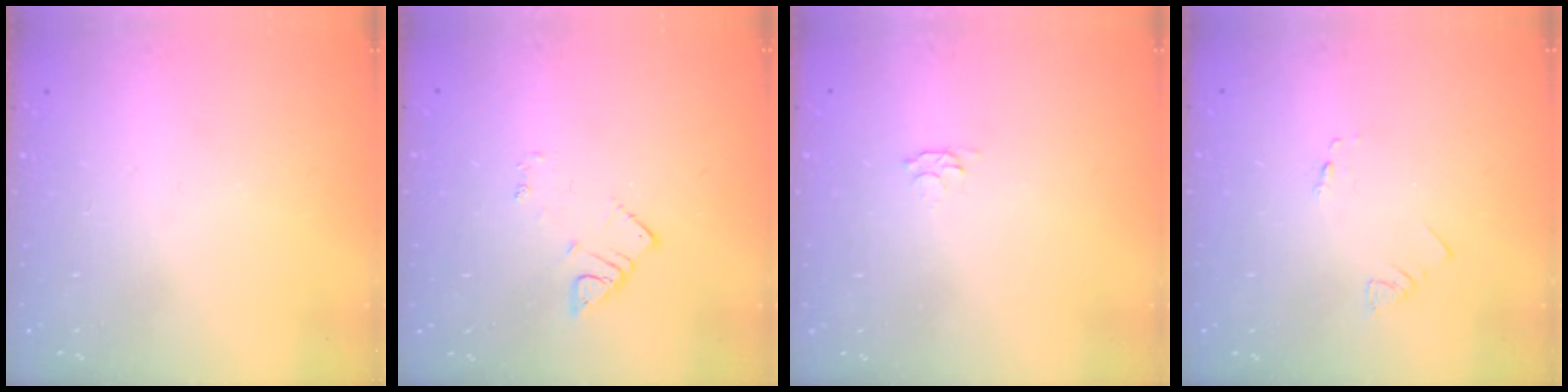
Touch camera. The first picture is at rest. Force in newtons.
{"total": 2.7, "press": 2.7, "slide": 0.4}
{"total": 2.8, "press": 2.7, "slide": 0.5}
{"total": 1.3, "press": 1.2, "slide": 0.1}